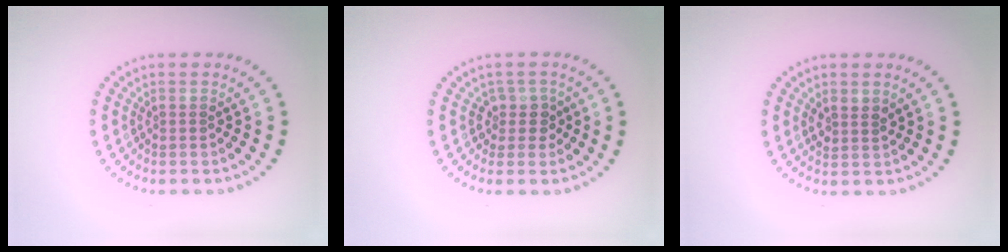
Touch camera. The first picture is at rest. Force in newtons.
{"total": 1.9, "press": 1.5, "slide": 1.1}
{"total": 1.5, "press": 1.2, "slide": 0.9}